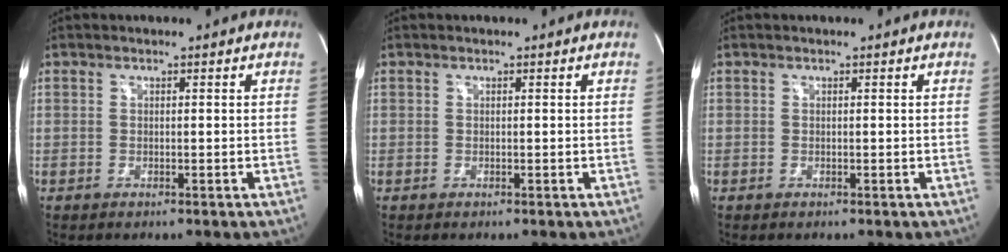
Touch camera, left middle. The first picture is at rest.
{"total": 0.0}
{"total": 0.0}